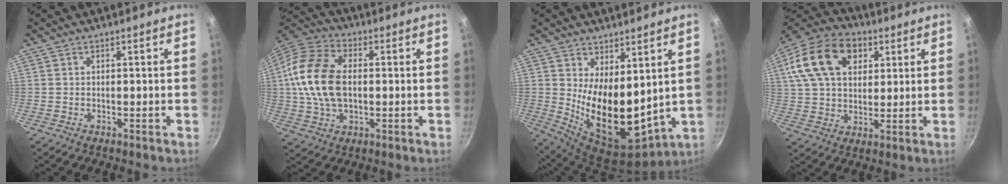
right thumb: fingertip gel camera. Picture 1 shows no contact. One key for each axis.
{"total": 16.6, "fx": 0.8, "fy": 10.6, "fz": 12.7, "tx": -0.236, "ty": 0.021, "tz": 0.001}
{"total": 15.5, "fx": 3.1, "fy": 8.0, "fz": 12.9, "tx": -0.185, "ty": -0.059, "tz": 0.074}
{"total": 19.7, "fx": 6.9, "fy": 13.4, "fz": 12.7, "tx": -0.215, "ty": 0.012, "tz": 0.110}